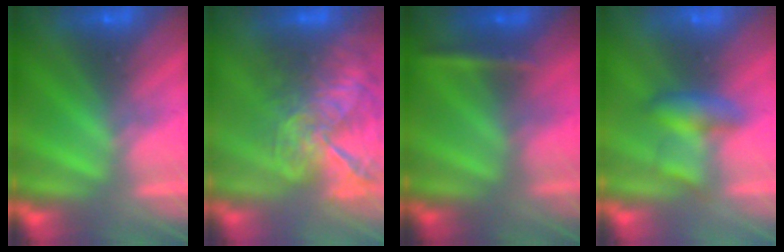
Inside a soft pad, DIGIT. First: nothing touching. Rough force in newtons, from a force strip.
{"total": 9.5}
{"total": 2.4}
{"total": 2.2}